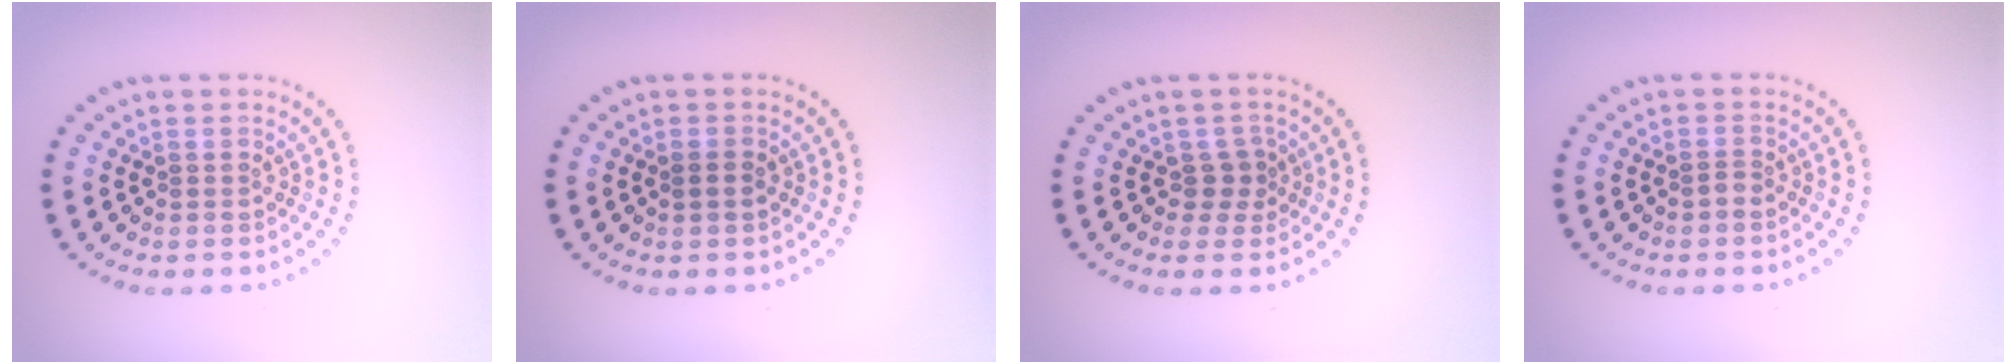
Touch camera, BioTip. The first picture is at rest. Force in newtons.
{"total": 1.1, "press": 1.1, "slide": 0.1}
{"total": 1.6, "press": 1.2, "slide": 1.0}
{"total": 0.8, "press": 0.3, "slide": 0.7}